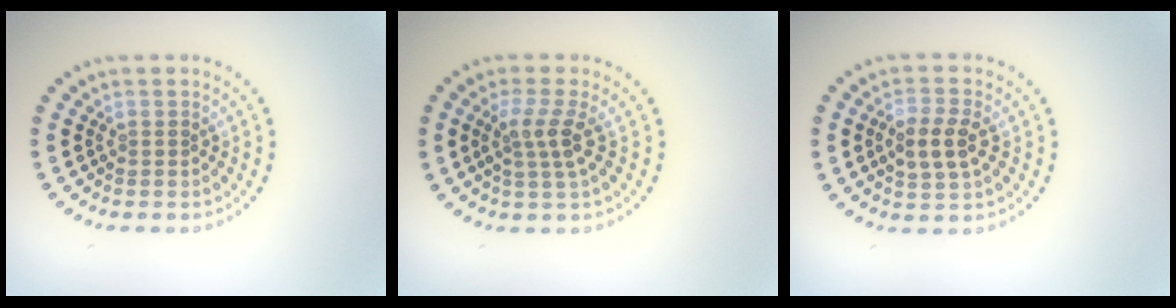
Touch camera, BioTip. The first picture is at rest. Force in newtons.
{"total": 2.5, "press": 1.9, "slide": 1.7}
{"total": 3.2, "press": 3.1, "slide": 0.5}